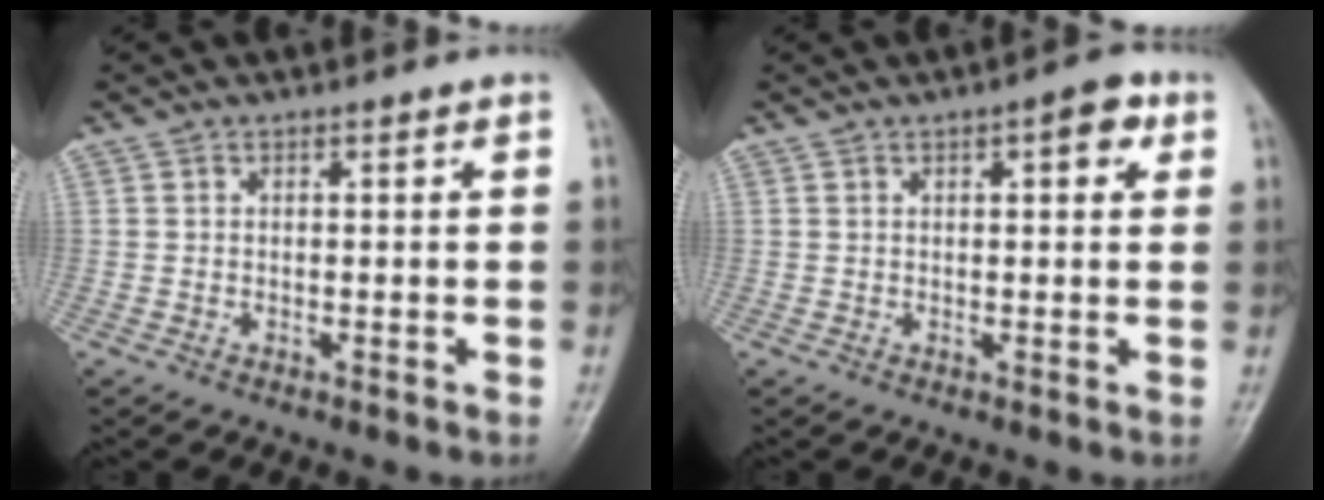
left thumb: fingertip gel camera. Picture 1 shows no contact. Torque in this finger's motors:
{"motor_torque": [-0.12, 0.00, 0.22, 0.20, 0.09]}